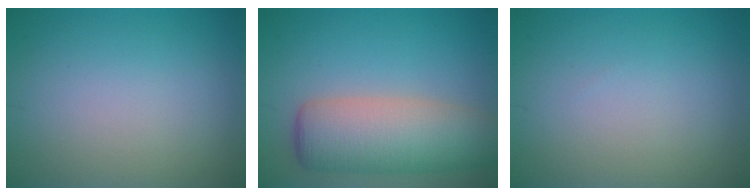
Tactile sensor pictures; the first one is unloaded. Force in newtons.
{"total": 8.0, "press": 7.9, "slide": 0.7}
{"total": 0.0}